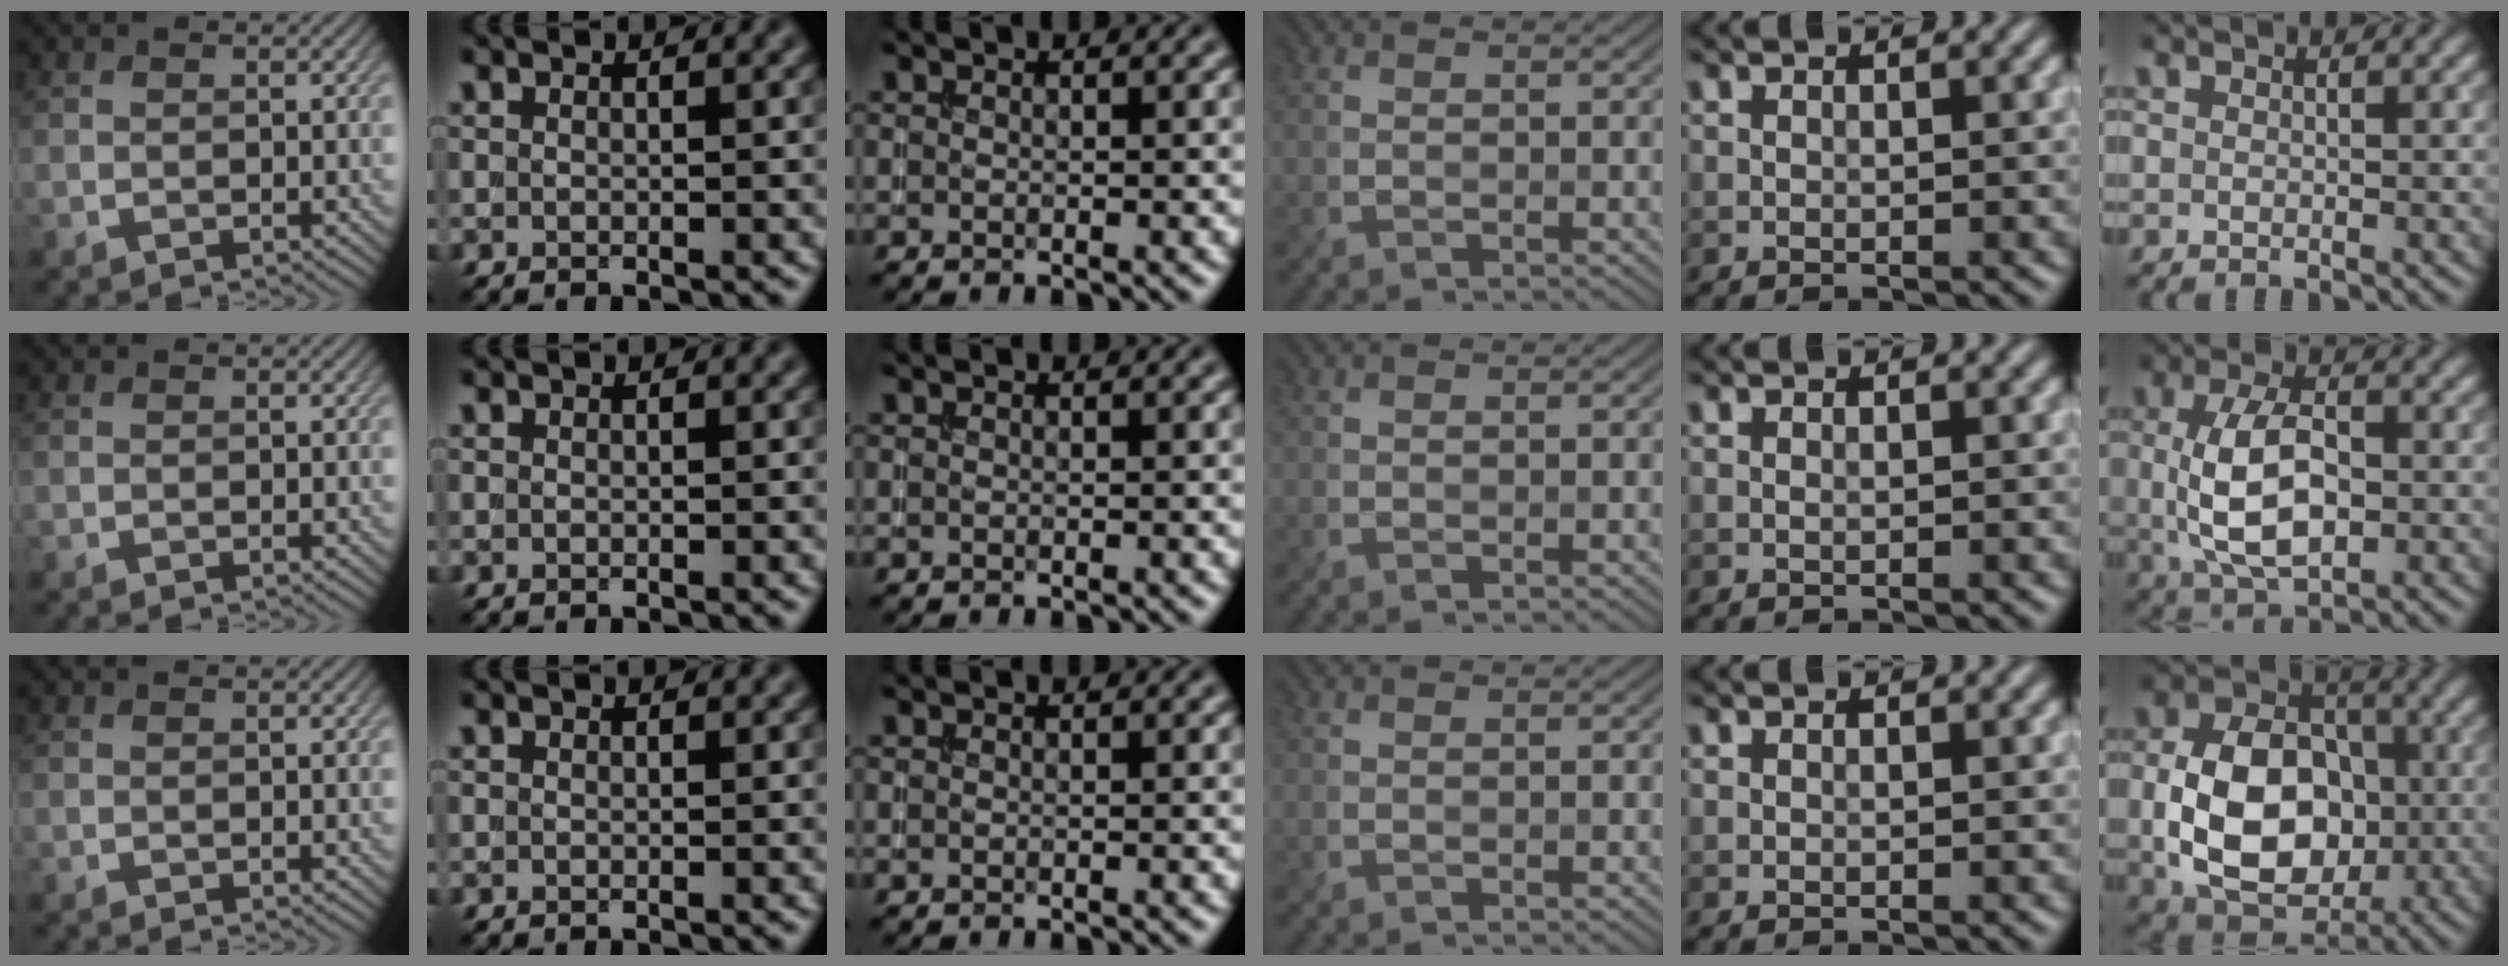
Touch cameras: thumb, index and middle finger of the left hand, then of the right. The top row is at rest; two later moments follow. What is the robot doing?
{"motion": "extract", "object": "drawer"}